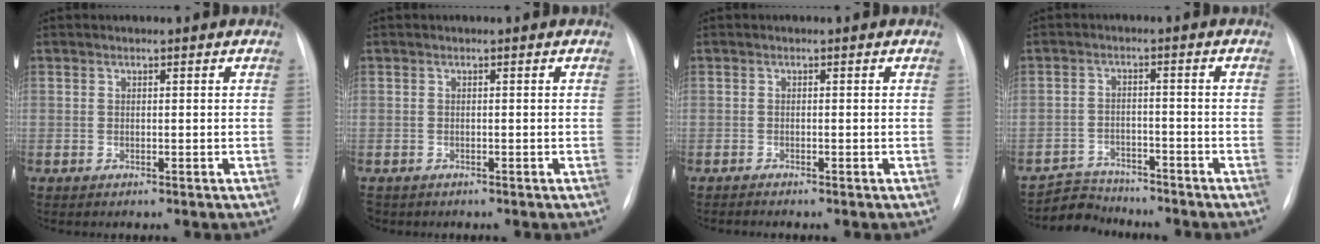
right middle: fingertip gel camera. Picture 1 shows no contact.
{"total": 1.6, "force": [-1.3, 1.0, 0.3], "torque": [-0.009, -0.001, -0.017]}
{"total": 0.6, "force": [-0.6, -0.2, 0.1], "torque": [-0.004, -0.003, -0.012]}
{"total": 5.3, "force": [-5.0, 1.3, -0.9], "torque": [0.015, 0.002, -0.087]}